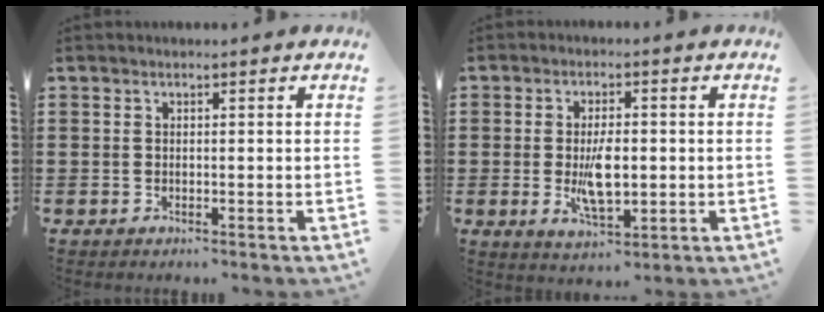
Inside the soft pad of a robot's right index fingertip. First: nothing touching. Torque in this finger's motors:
{"motor_torque": [1.84, 0.30, 0.82, 0.21]}